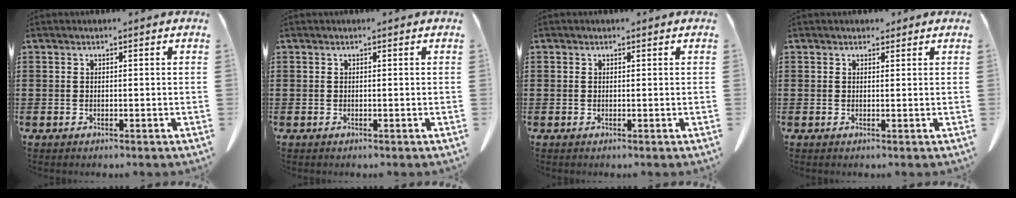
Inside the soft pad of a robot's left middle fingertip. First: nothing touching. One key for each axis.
{"total": 0.0}
{"total": 0.0}
{"total": 1.2, "fx": 1.0, "fy": 0.6, "fz": 0.2, "tx": 0.002, "ty": 0.000, "tz": 0.018}